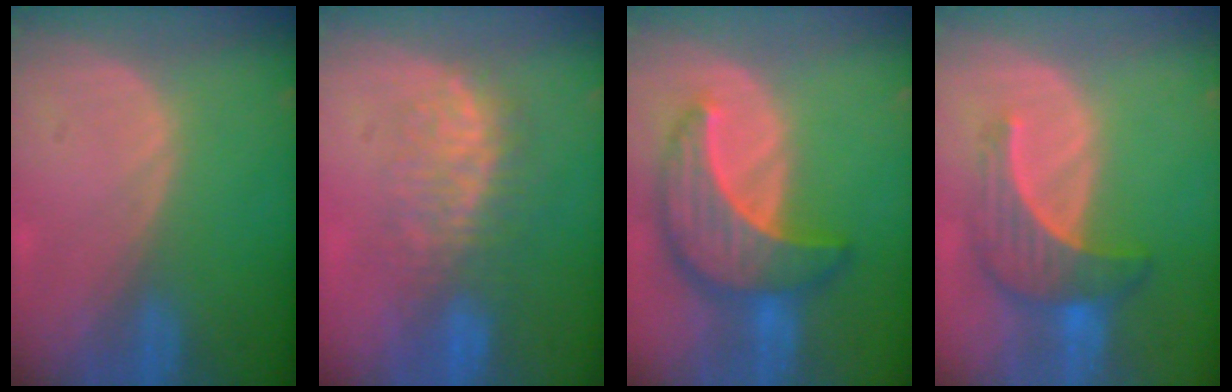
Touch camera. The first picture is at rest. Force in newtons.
{"total": 7.9, "press": 7.5, "slide": 2.3}
{"total": 9.9, "press": 9.9, "slide": 0.8}
{"total": 7.1, "press": 6.9, "slide": 1.8}